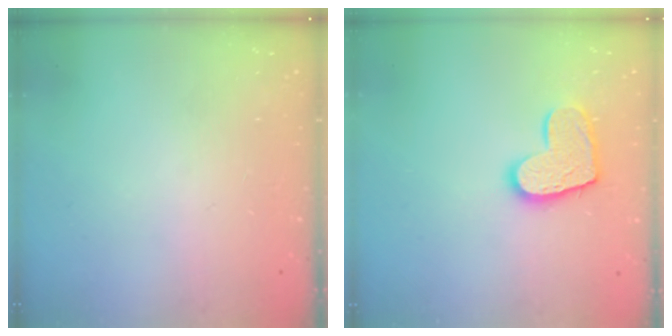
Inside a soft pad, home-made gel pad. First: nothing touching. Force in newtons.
{"total": 11.6, "press": 11.6, "slide": 0.8}